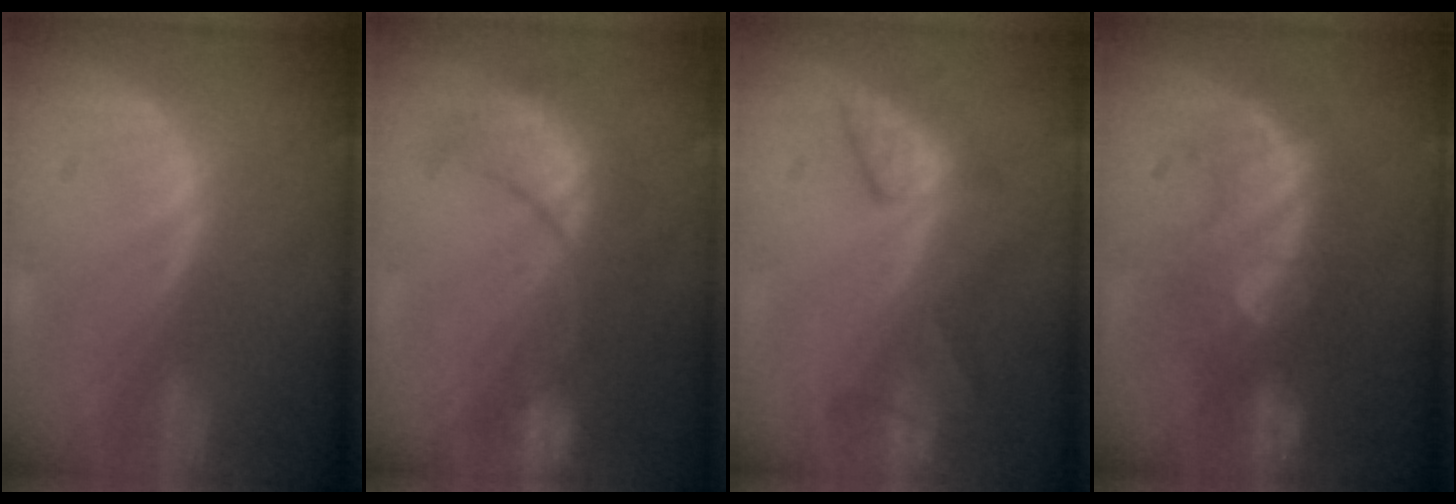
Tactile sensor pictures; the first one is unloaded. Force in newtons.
{"total": 9.2, "press": 8.7, "slide": 2.8}
{"total": 5.5, "press": 5.4, "slide": 1.1}
{"total": 8.1, "press": 7.9, "slide": 1.8}